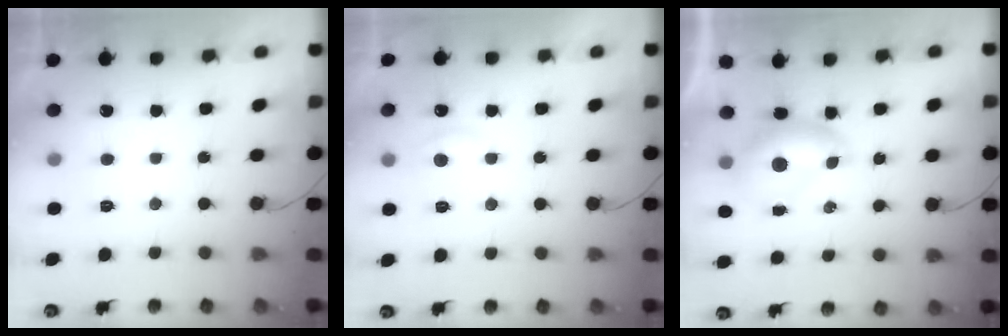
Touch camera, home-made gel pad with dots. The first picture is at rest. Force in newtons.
{"total": 5.4, "press": 5.4, "slide": 0.6}
{"total": 6.5, "press": 6.5, "slide": 0.7}